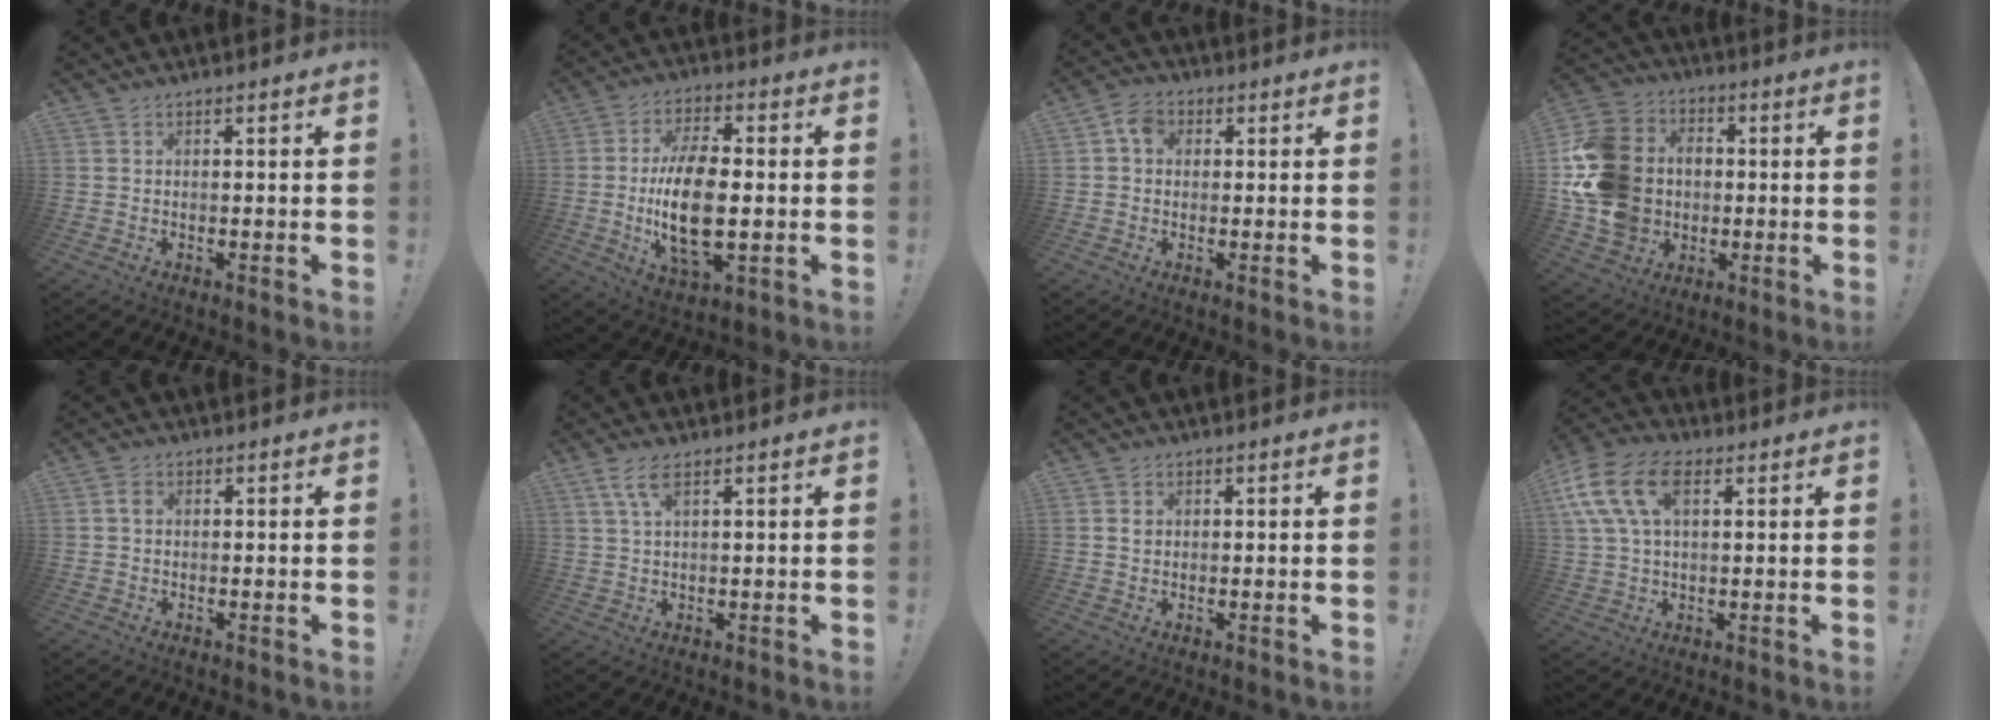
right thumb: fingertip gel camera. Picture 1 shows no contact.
{"total": 16.7, "force": [-1.5, 7.9, 14.6], "torque": [-0.291, -0.010, -0.030]}
{"total": 5.3, "force": [1.2, 4.0, 3.2], "torque": [-0.051, 0.008, 0.023]}
{"total": 20.5, "force": [-0.4, 17.0, 11.5], "torque": [-0.219, 0.013, 0.007]}
{"total": 1.8, "force": [0.0, 1.5, 1.0], "torque": [-0.013, 0.003, -0.002]}
{"total": 4.6, "force": [2.5, 1.2, 3.7], "torque": [-0.075, 0.000, 0.044]}
{"total": 1.4, "force": [0.4, 1.2, 0.5], "torque": [0.000, -0.002, 0.005]}
{"total": 14.8, "force": [5.0, 8.8, 10.8], "torque": [-0.224, 0.003, 0.093]}